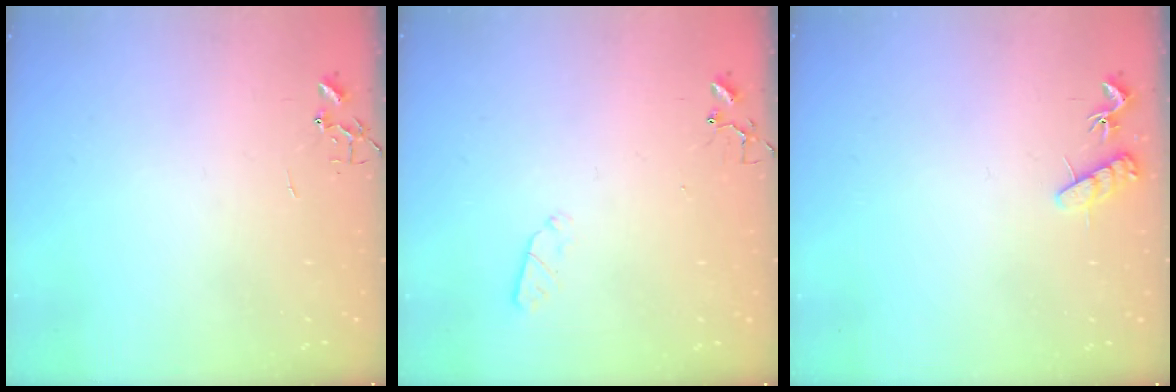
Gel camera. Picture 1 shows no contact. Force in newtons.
{"total": 3.2, "press": 3.1, "slide": 0.5}
{"total": 8.1, "press": 8.1, "slide": 0.6}